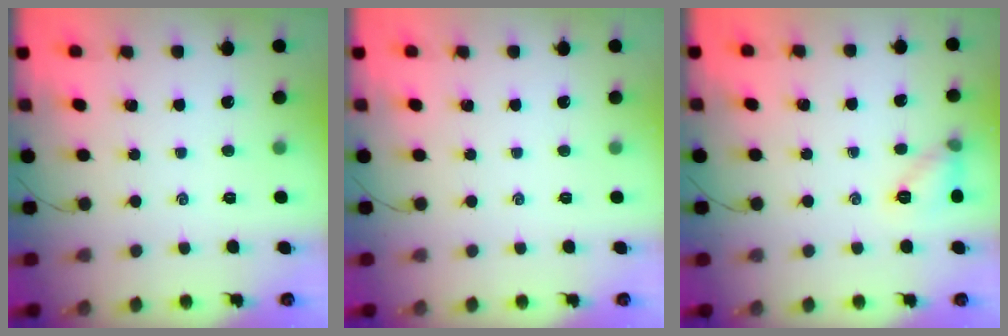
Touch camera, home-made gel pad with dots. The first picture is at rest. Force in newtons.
{"total": 0.0}
{"total": 7.7, "press": 7.6, "slide": 1.4}